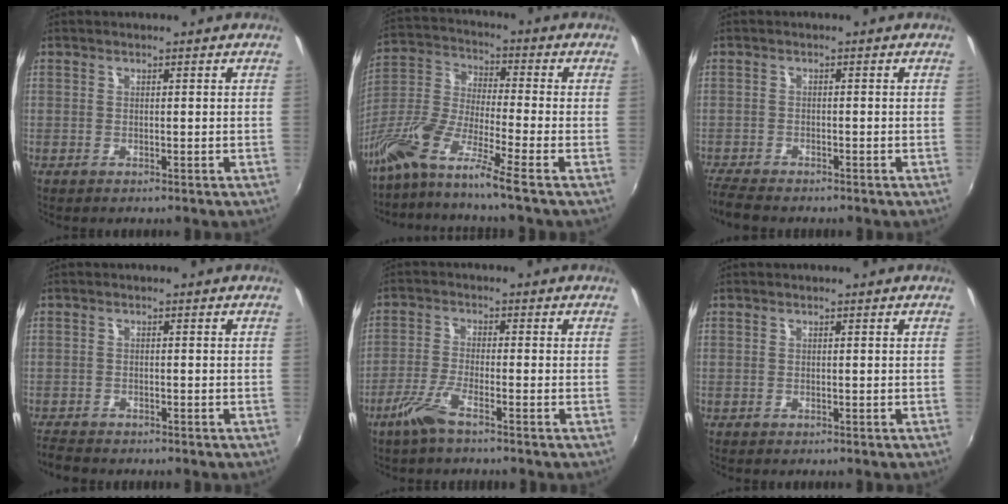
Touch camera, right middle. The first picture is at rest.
{"total": 11.6, "force": [-8.4, -0.5, 7.9], "torque": [-0.155, -0.020, -0.172]}
{"total": 5.0, "force": [-4.6, 0.9, 1.7], "torque": [-0.052, -0.025, -0.088]}
{"total": 3.4, "force": [-3.3, 0.8, 0.8], "torque": [-0.031, -0.017, -0.064]}
{"total": 5.4, "force": [-3.7, 0.3, 3.9], "torque": [-0.095, -0.008, -0.076]}
{"total": 0.0}